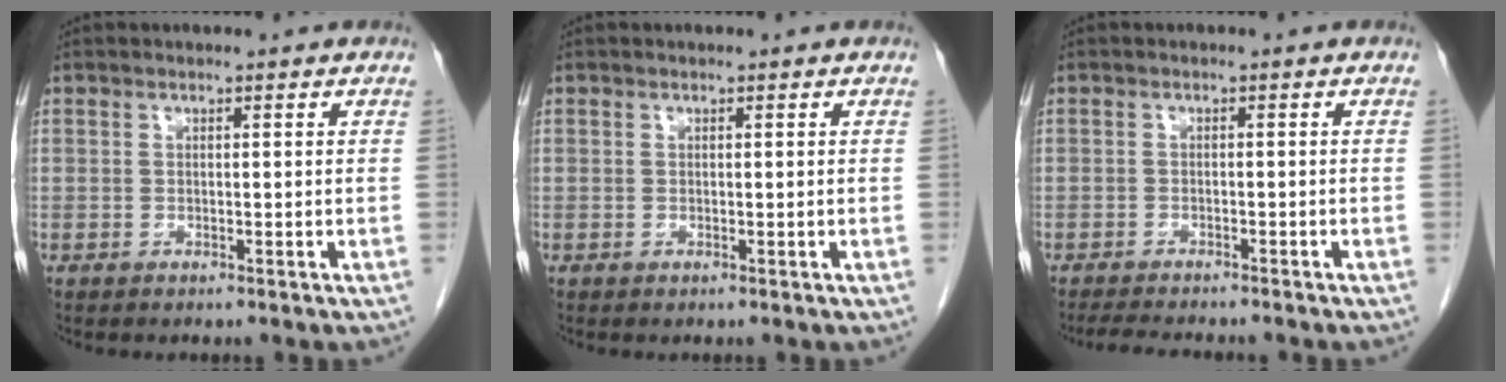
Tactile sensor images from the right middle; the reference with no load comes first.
{"total": 0.0}
{"total": 6.2, "force": [-5.6, 0.7, 2.5], "torque": [-0.037, -0.013, -0.084]}